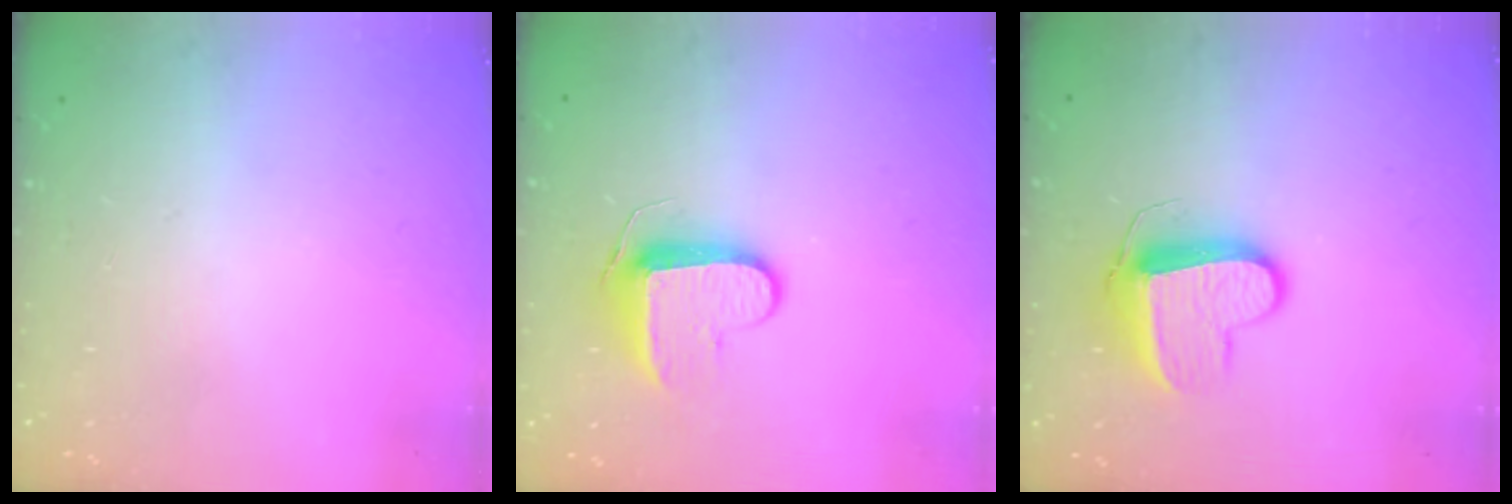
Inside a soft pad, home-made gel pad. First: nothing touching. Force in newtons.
{"total": 8.9, "press": 8.9, "slide": 0.2}
{"total": 10.7, "press": 10.7, "slide": 0.5}